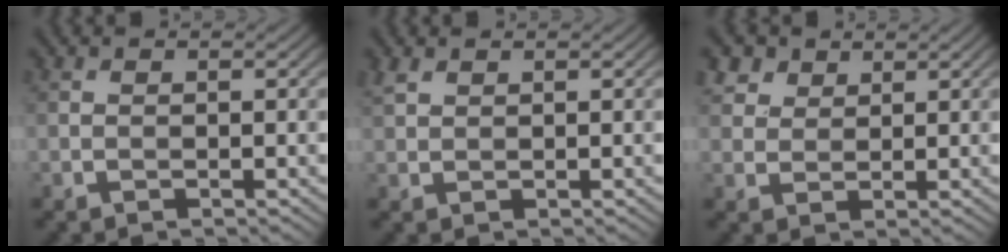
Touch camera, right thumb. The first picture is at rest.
{"total": 1.6, "force": [1.2, 0.8, 0.8], "torque": [-0.023, 0.005, 0.030]}
{"total": 4.3, "force": [2.9, 2.8, 1.6], "torque": [-0.051, -0.005, 0.071]}